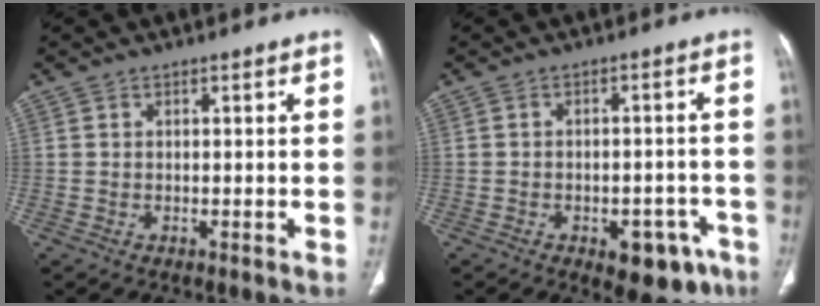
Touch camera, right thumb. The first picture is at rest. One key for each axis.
{"total": 9.8, "fx": -5.2, "fy": 5.3, "fz": 6.4, "tx": -0.047, "ty": 0.029, "tz": -0.060}